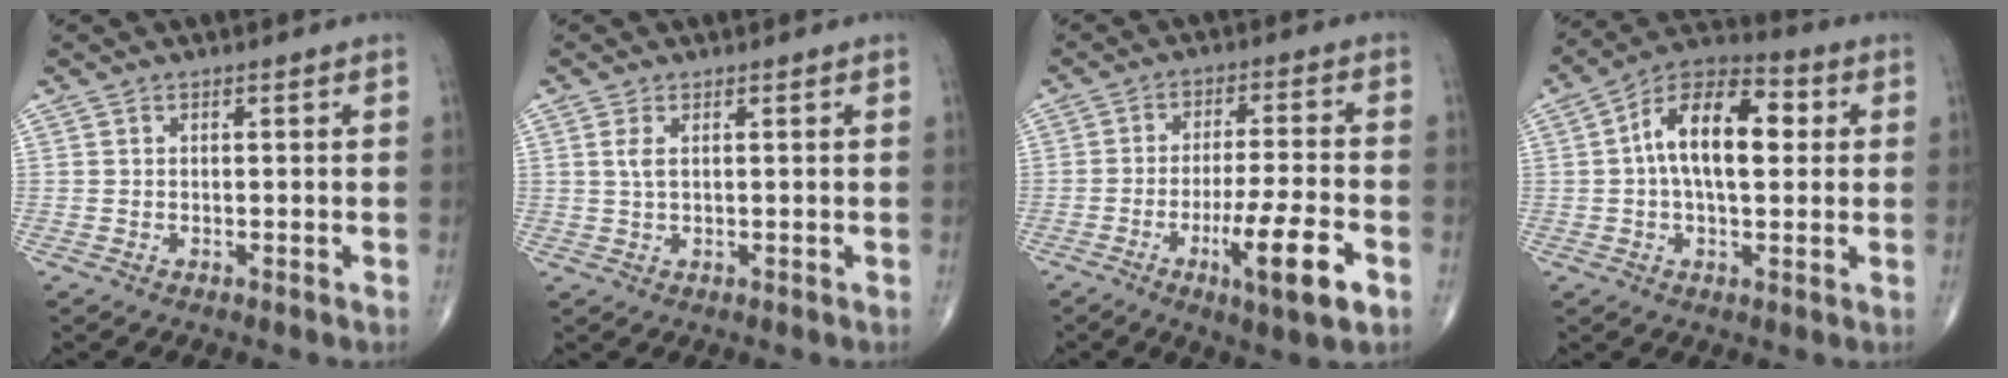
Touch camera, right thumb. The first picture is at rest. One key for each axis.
{"total": 2.0, "fx": 0.6, "fy": 0.7, "fz": 1.8, "tx": -0.042, "ty": 0.002, "tz": 0.018}
{"total": 12.3, "fx": -5.1, "fy": 1.9, "fz": 11.0, "tx": -0.190, "ty": 0.009, "tz": -0.080}
{"total": 14.6, "fx": 2.0, "fy": 7.5, "fz": 12.4, "tx": -0.197, "ty": 0.028, "tz": 0.022}